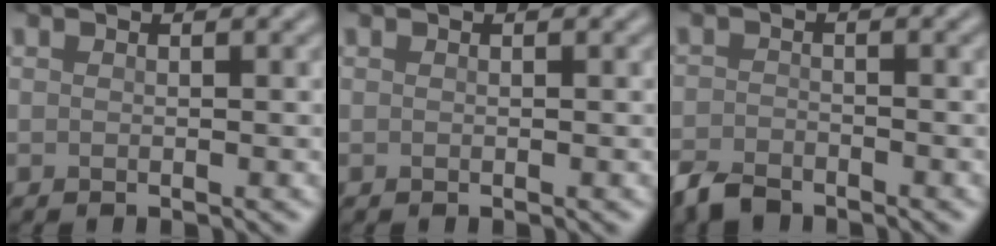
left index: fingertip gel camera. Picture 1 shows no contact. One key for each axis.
{"total": 0.0}
{"total": 2.9, "fx": -2.5, "fy": 1.2, "fz": 1.0, "tx": -0.022, "ty": -0.006, "tz": -0.058}